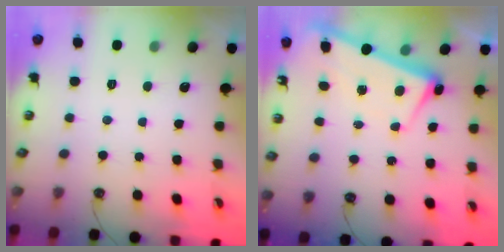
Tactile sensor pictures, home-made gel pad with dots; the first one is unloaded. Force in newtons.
{"total": 2.2, "press": 2.2, "slide": 0.5}